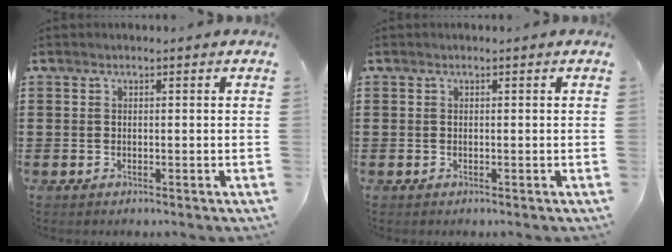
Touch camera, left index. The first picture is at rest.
{"total": 0.0}